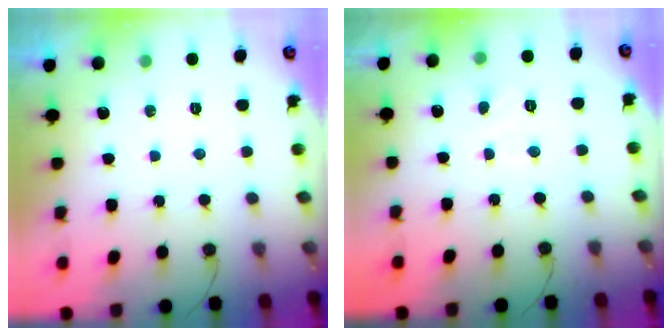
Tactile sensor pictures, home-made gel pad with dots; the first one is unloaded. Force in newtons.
{"total": 2.4, "press": 2.4, "slide": 0.2}